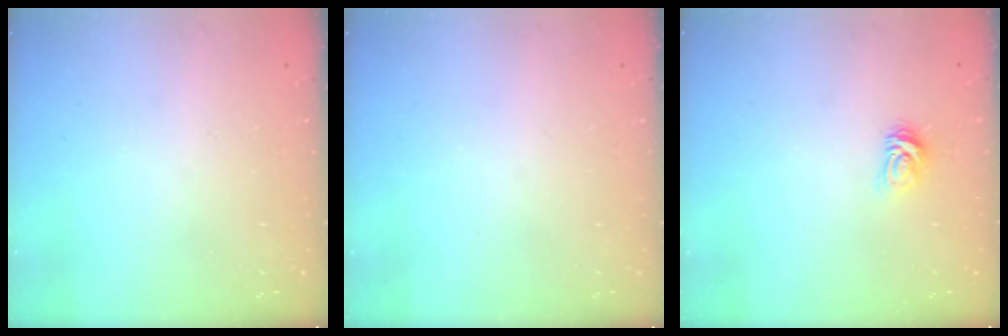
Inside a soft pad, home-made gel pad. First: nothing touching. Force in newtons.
{"total": 0.0}
{"total": 4.4, "press": 4.4, "slide": 0.5}